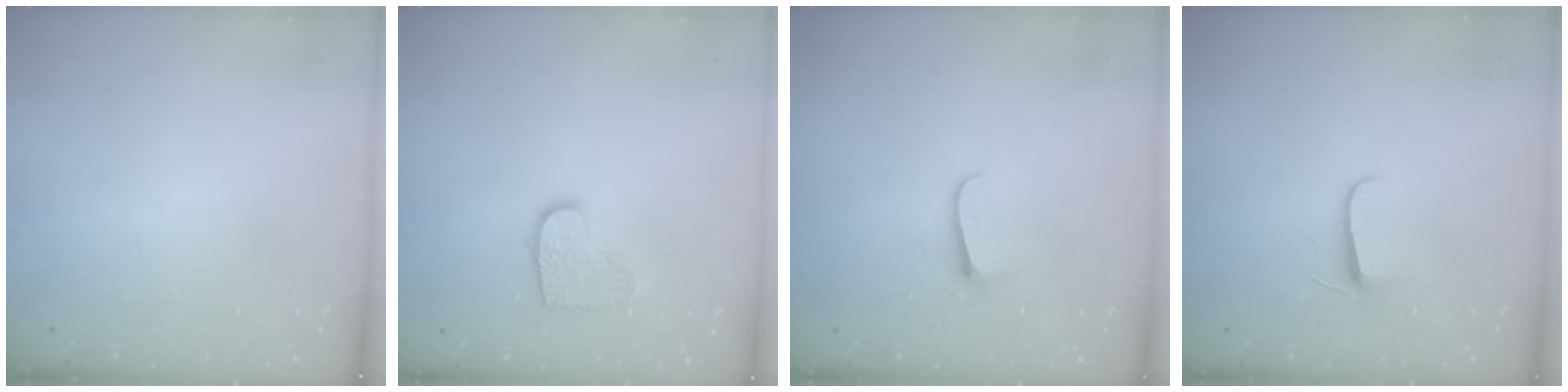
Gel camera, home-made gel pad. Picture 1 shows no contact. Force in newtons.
{"total": 9.3, "press": 9.3, "slide": 0.3}
{"total": 5.9, "press": 5.9, "slide": 0.6}
{"total": 6.2, "press": 6.1, "slide": 0.7}